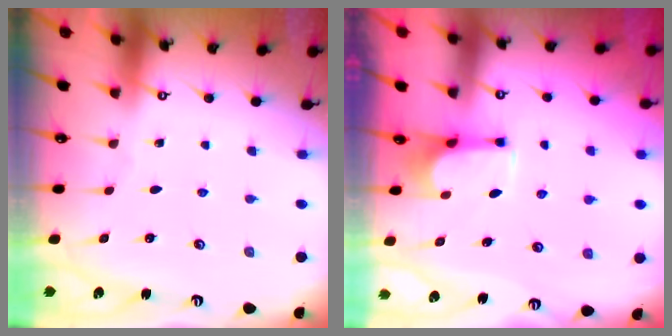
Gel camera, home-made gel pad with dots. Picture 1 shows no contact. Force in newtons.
{"total": 0.8, "press": 0.6, "slide": 0.6}